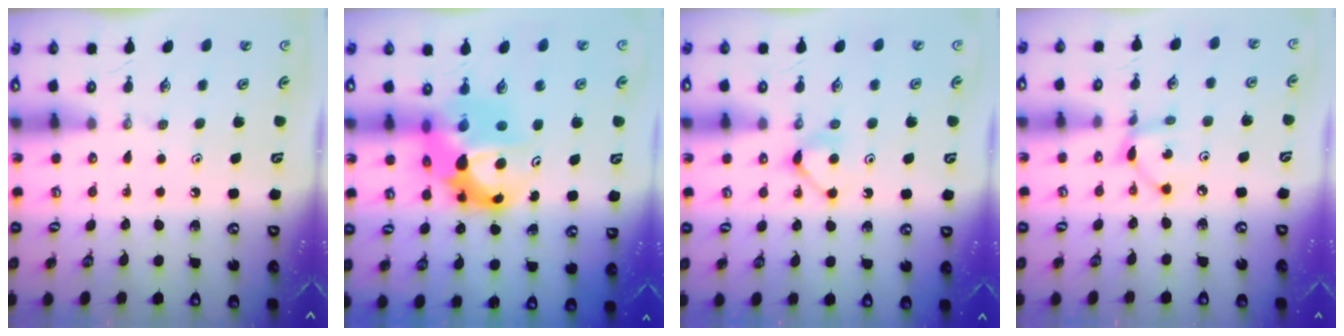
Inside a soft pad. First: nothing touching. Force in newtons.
{"total": 11.1, "press": 11.0, "slide": 0.7}
{"total": 4.2, "press": 4.2, "slide": 0.5}
{"total": 5.1, "press": 5.1, "slide": 0.1}